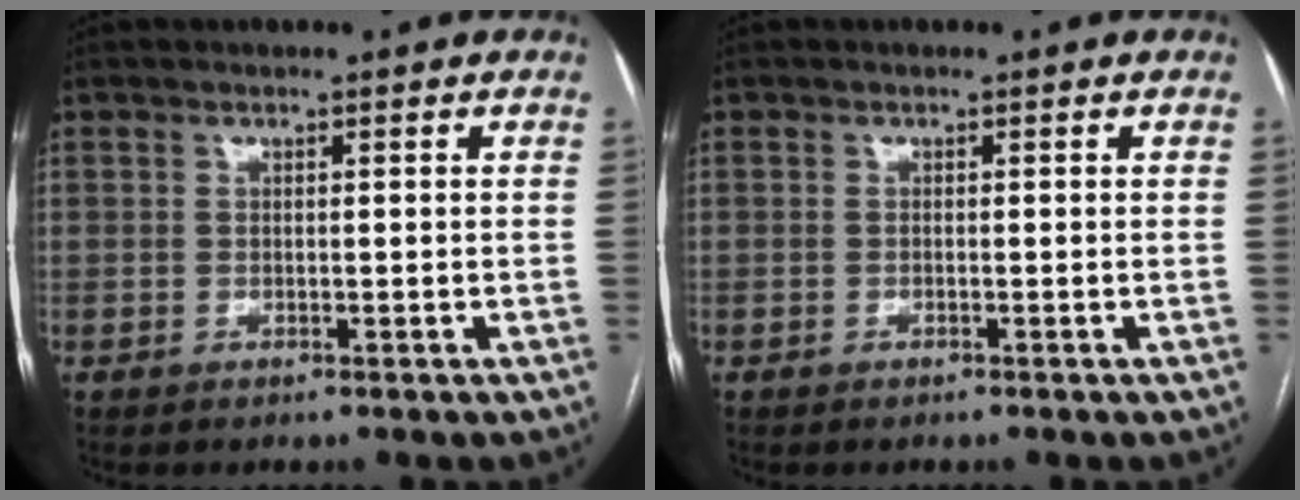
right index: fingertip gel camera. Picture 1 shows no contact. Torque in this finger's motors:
{"motor_torque": [-0.03, -0.03, -0.02, -0.02]}